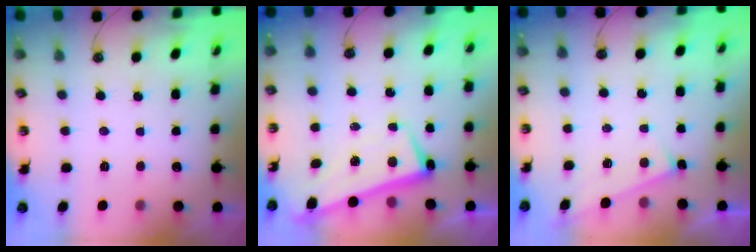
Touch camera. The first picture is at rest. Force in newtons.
{"total": 2.7, "press": 2.6, "slide": 0.8}
{"total": 4.1, "press": 4.1, "slide": 0.1}